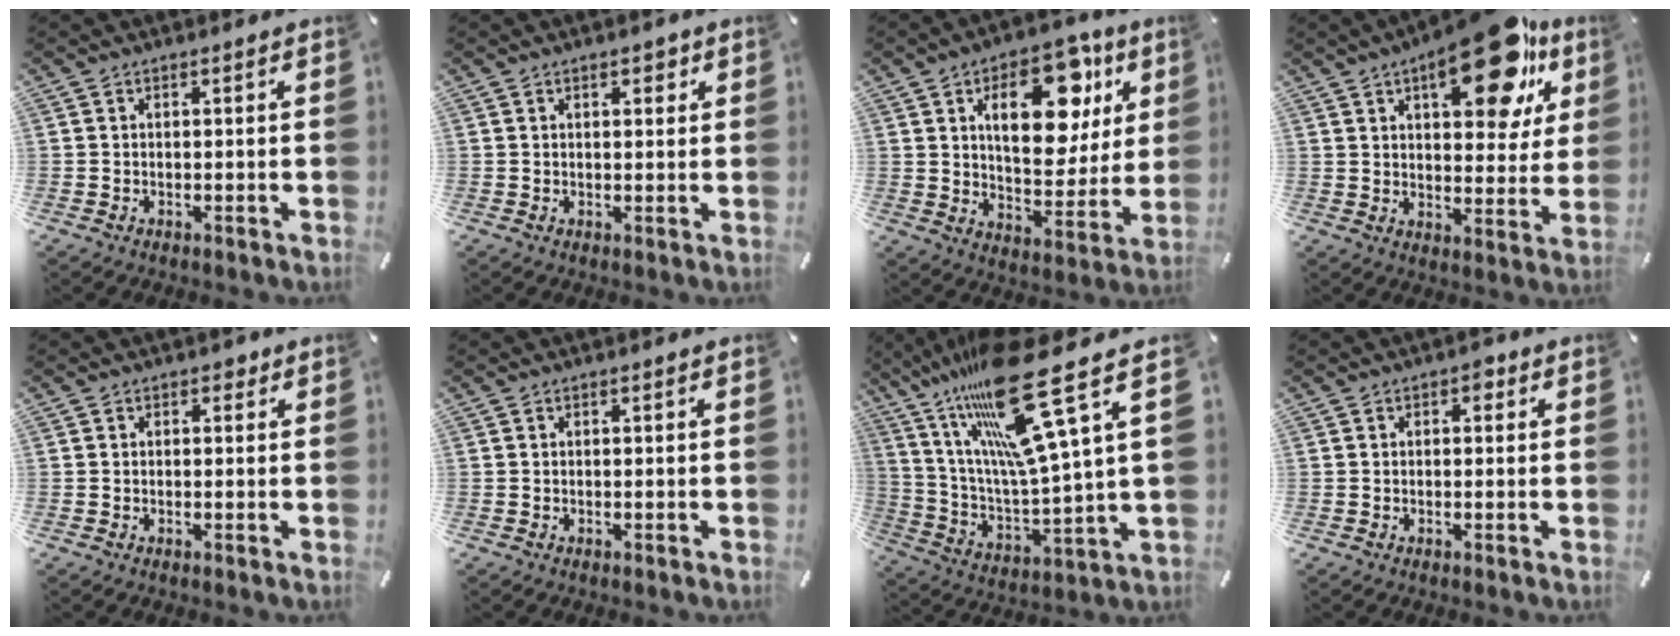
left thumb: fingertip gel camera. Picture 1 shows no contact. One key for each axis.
{"total": 2.4, "fx": 1.1, "fy": 1.4, "fz": 1.6, "tx": -0.018, "ty": 0.000, "tz": 0.014}
{"total": 20.3, "fx": 9.0, "fy": 11.2, "fz": 14.3, "tx": -0.194, "ty": -0.033, "tz": 0.144}
{"total": 22.1, "fx": 12.2, "fy": 10.2, "fz": 15.4, "tx": -0.205, "ty": -0.061, "tz": 0.191}
{"total": 1.2, "fx": 0.4, "fy": 1.0, "fz": 0.5, "tx": 0.004, "ty": 0.000, "tz": 0.003}
{"total": 0.0}
{"total": 24.2, "fx": 14.2, "fy": 5.4, "fz": 18.8, "tx": -0.371, "ty": -0.086, "tz": 0.221}
{"total": 1.8, "fx": 0.4, "fy": 1.4, "fz": 1.1, "tx": -0.008, "ty": 0.002, "tz": 0.000}